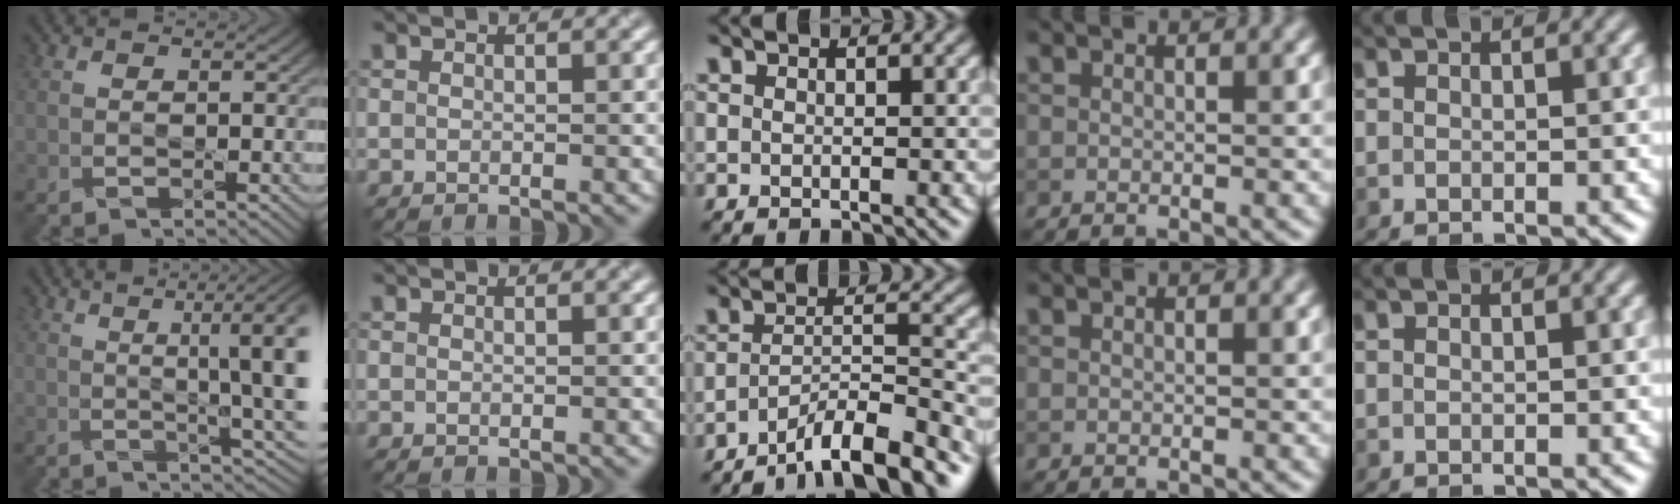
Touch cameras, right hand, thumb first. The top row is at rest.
{"thumb": {"total": 10.0, "force": [1.3, 1.9, 9.7], "torque": [-0.116, 0.016, 0.022]}, "middle": {"total": 7.5, "force": [-5.6, 1.6, 4.8], "torque": [-0.070, 0.004, -0.094]}}